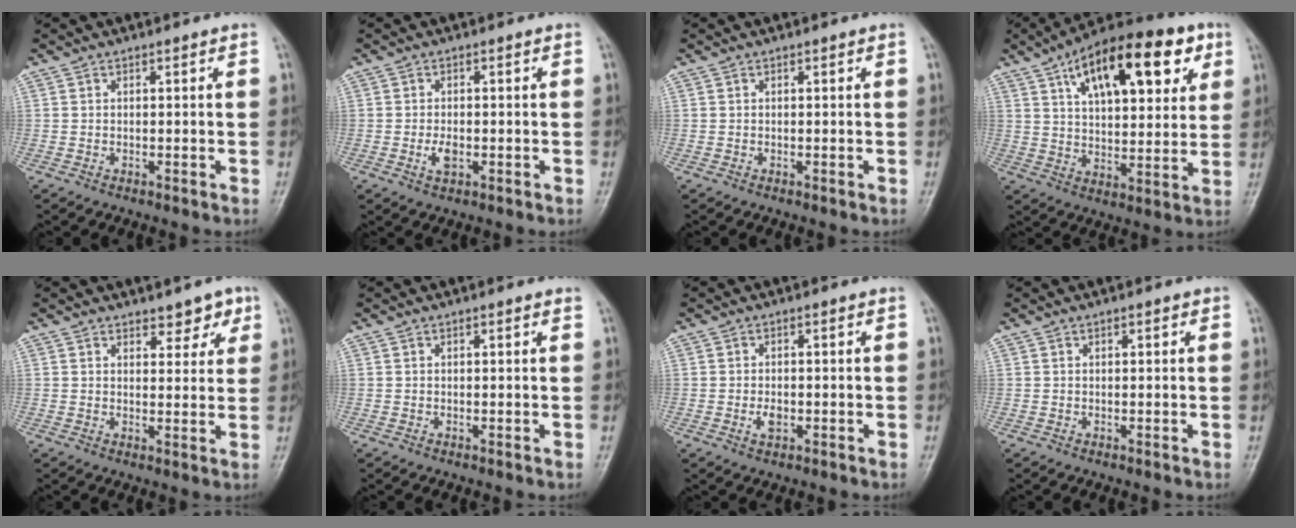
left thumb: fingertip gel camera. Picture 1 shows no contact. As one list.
[{"total": 2.7, "force": [-0.9, 1.5, 2.1], "torque": [-0.039, -0.001, -0.016]}, {"total": 0.0}, {"total": 22.2, "force": [9.8, 10.0, 17.1], "torque": [-0.230, -0.006, 0.154]}, {"total": 4.7, "force": [3.1, 2.6, 2.3], "torque": [0.004, -0.016, 0.041]}, {"total": 0.8, "force": [0.4, 0.2, 0.6], "torque": [-0.009, 0.001, 0.003]}, {"total": 2.2, "force": [-0.8, 1.4, 1.6], "torque": [-0.027, 0.001, -0.013]}, {"total": 1.1, "force": [0.5, 0.5, 0.9], "torque": [-0.009, 0.002, 0.004]}]